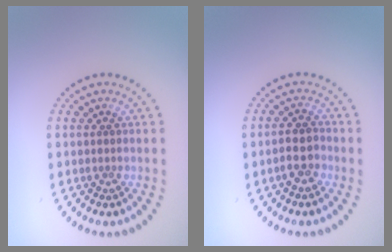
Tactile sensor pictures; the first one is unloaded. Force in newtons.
{"total": 2.4, "press": 2.1, "slide": 1.0}